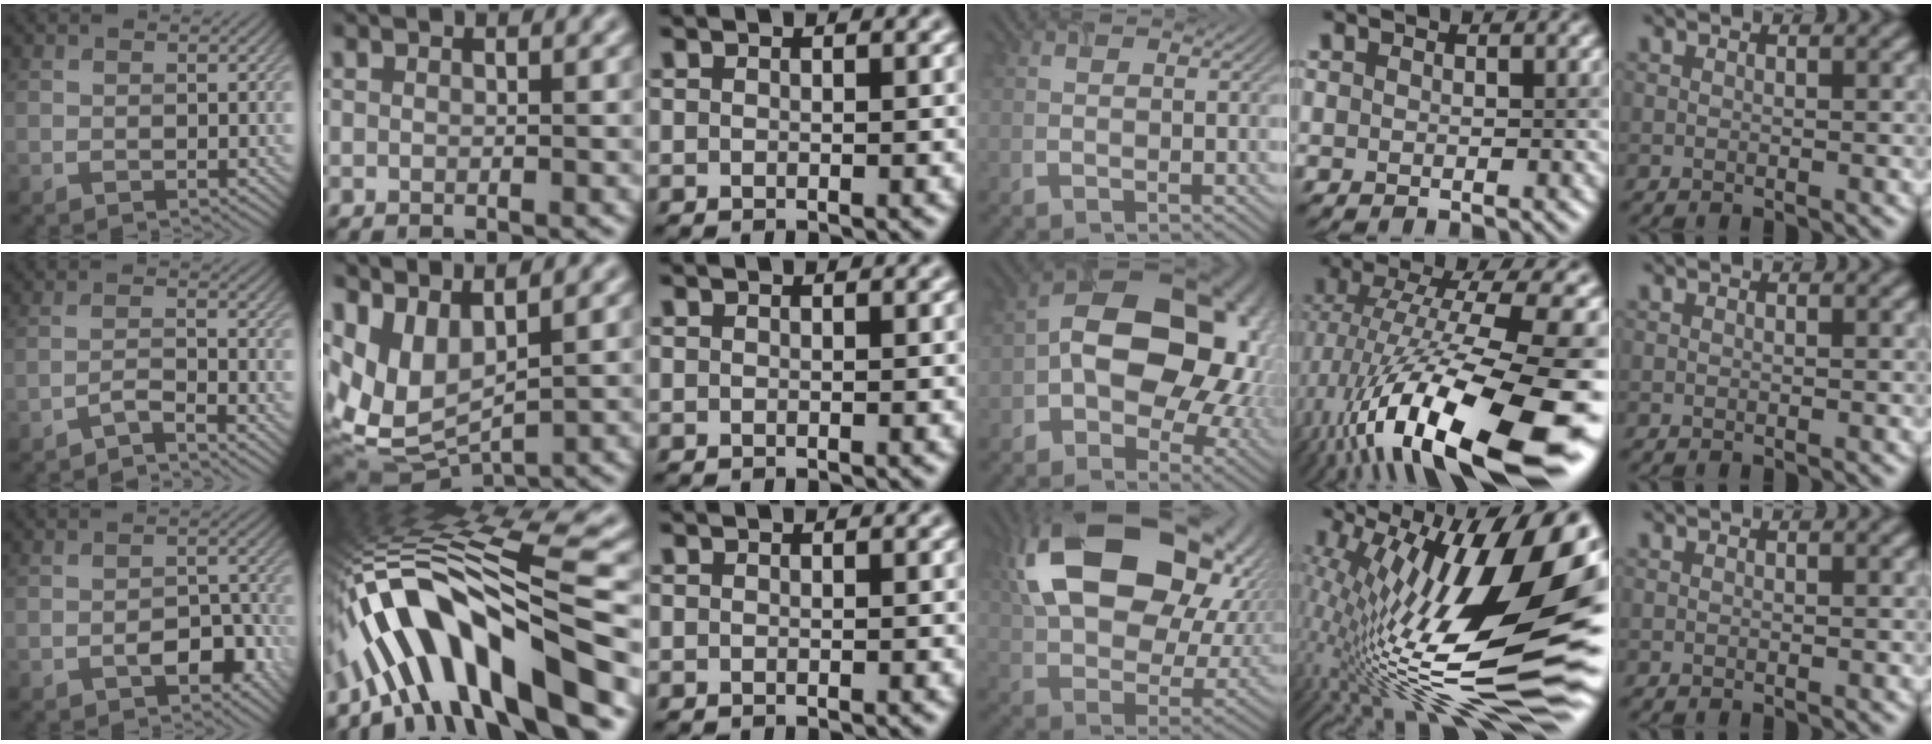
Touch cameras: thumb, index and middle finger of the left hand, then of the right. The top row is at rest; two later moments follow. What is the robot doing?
{"motion": "open", "object": "airpods case & airpods"}